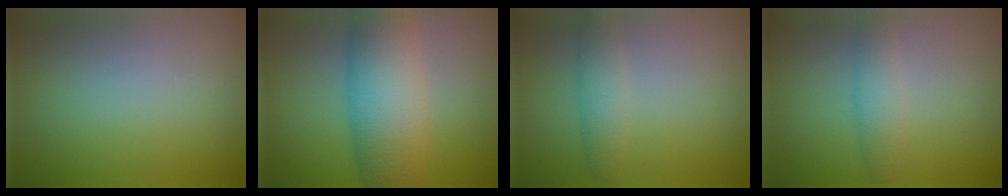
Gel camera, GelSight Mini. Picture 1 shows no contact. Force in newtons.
{"total": 9.4, "press": 9.4, "slide": 0.1}
{"total": 2.4, "press": 2.4, "slide": 0.2}
{"total": 2.5, "press": 2.5, "slide": 0.1}